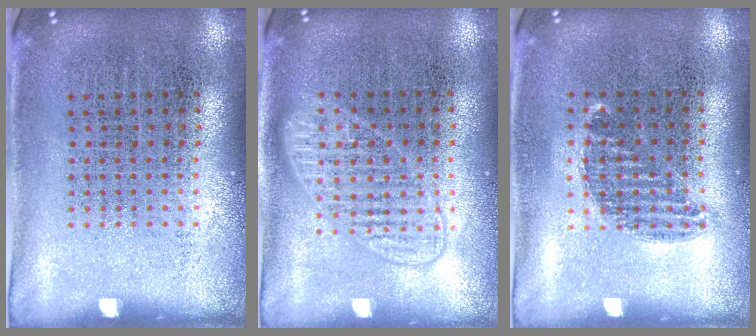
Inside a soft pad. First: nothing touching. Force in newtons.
{"total": 1.4, "press": 1.4, "slide": 0.3}
{"total": 0.8, "press": 0.6, "slide": 0.4}